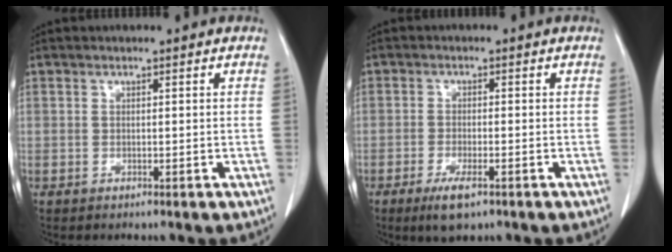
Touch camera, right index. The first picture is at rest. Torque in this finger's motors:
{"motor_torque": [0.41, -0.38, 0.15, 0.06]}